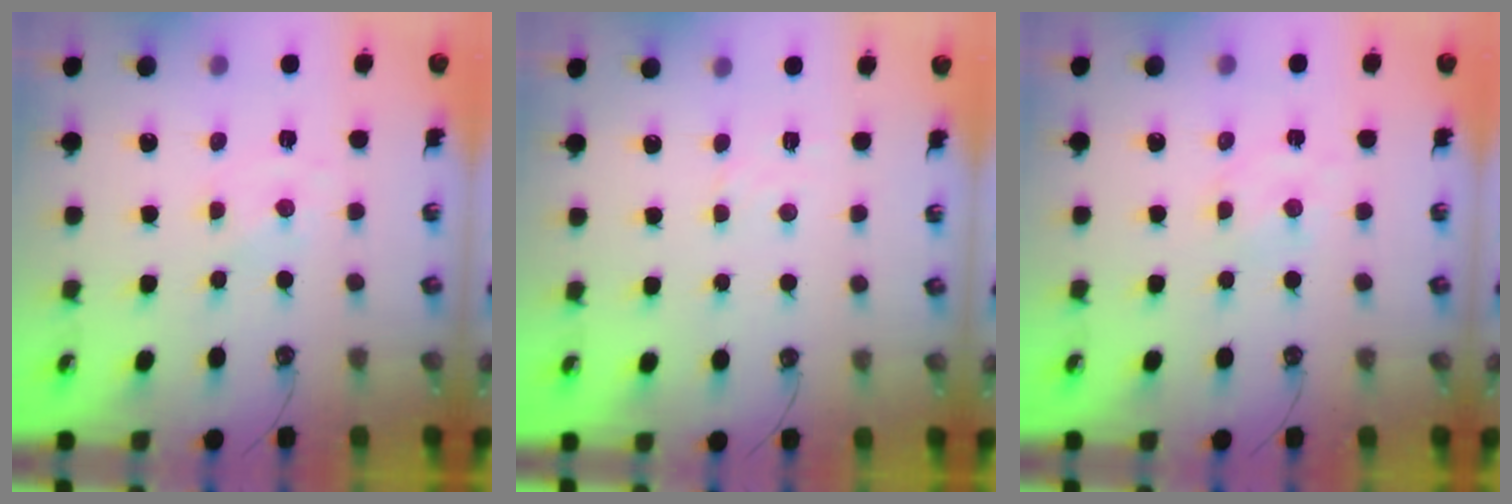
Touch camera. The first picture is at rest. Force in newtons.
{"total": 3.0, "press": 3.0, "slide": 0.4}
{"total": 1.8, "press": 1.7, "slide": 0.3}